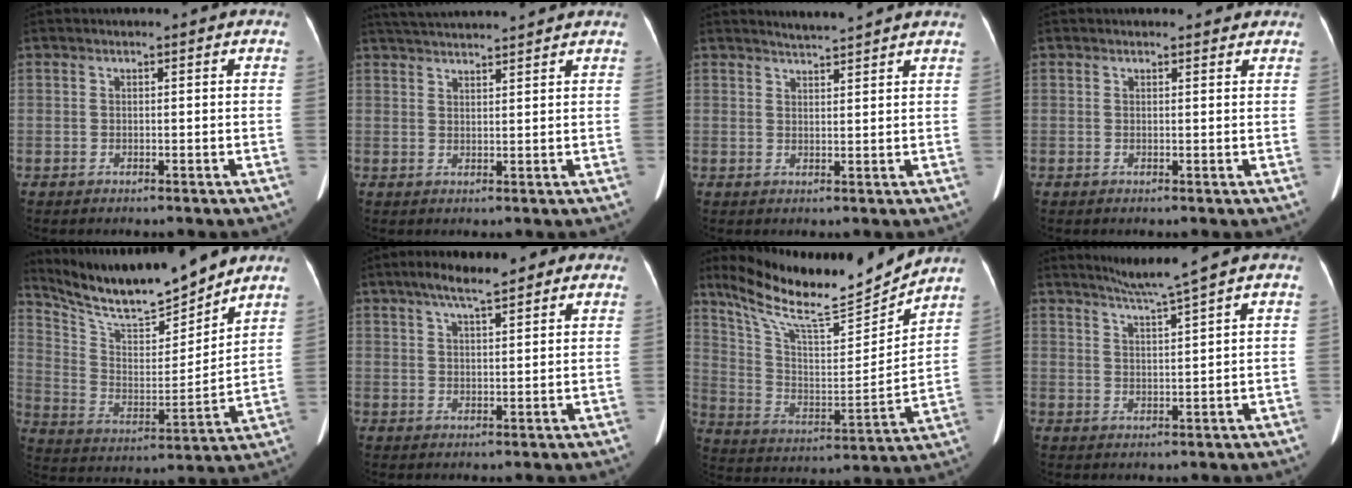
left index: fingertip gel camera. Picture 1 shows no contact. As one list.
[{"total": 10.8, "force": [10.1, 0.3, 3.9], "torque": [-0.073, 0.033, 0.151]}, {"total": 4.2, "force": [4.1, -0.5, 0.9], "torque": [-0.020, 0.011, 0.055]}, {"total": 2.8, "force": [2.6, 0.9, 0.5], "torque": [-0.005, 0.003, 0.023]}, {"total": 17.4, "force": [15.6, 2.2, 7.4], "torque": [-0.146, -0.005, 0.274]}, {"total": 7.9, "force": [5.5, 1.9, 5.3], "torque": [-0.085, 0.026, 0.085]}, {"total": 18.2, "force": [16.4, 1.2, 7.7], "torque": [-0.150, -0.015, 0.280]}, {"total": 4.9, "force": [4.0, -1.9, 2.3], "torque": [-0.045, -0.012, 0.076]}]